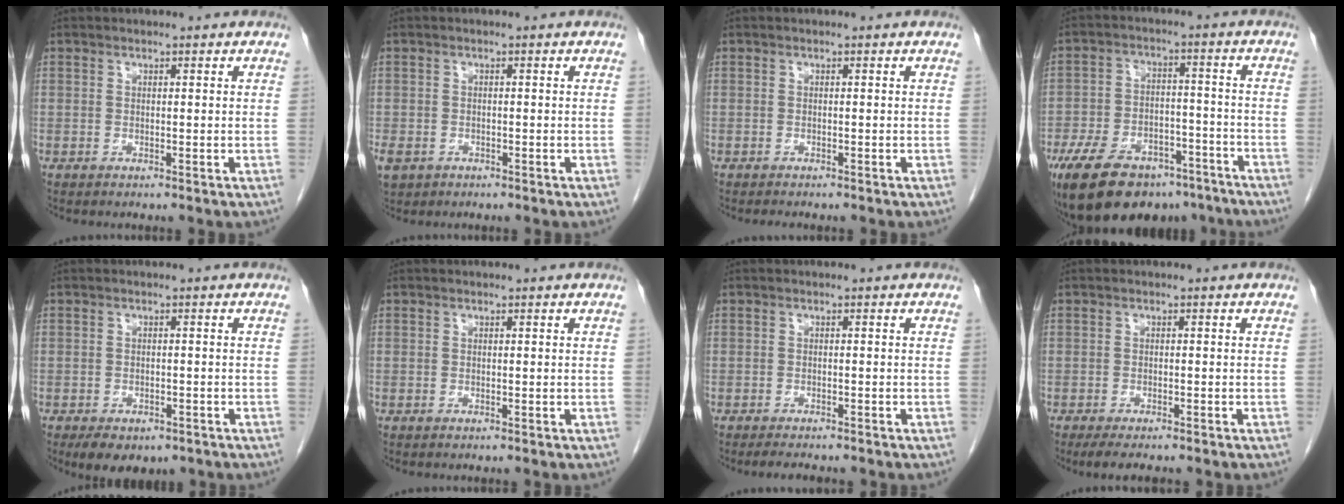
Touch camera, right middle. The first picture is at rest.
{"total": 6.0, "force": [-3.1, 4.6, 2.3], "torque": [-0.066, -0.006, -0.045]}
{"total": 1.5, "force": [-1.3, 0.4, 0.6], "torque": [-0.014, -0.004, -0.014]}
{"total": 19.2, "force": [-13.6, 9.4, 9.7], "torque": [-0.205, 0.005, -0.209]}
{"total": 6.8, "force": [-4.7, 3.6, 3.4], "torque": [-0.042, -0.002, -0.061]}
{"total": 0.0}
{"total": 4.3, "force": [-3.7, 0.8, 2.1], "torque": [-0.029, -0.007, -0.047]}
{"total": 4.9, "force": [-3.9, 1.0, 2.7], "torque": [-0.038, -0.010, -0.054]}